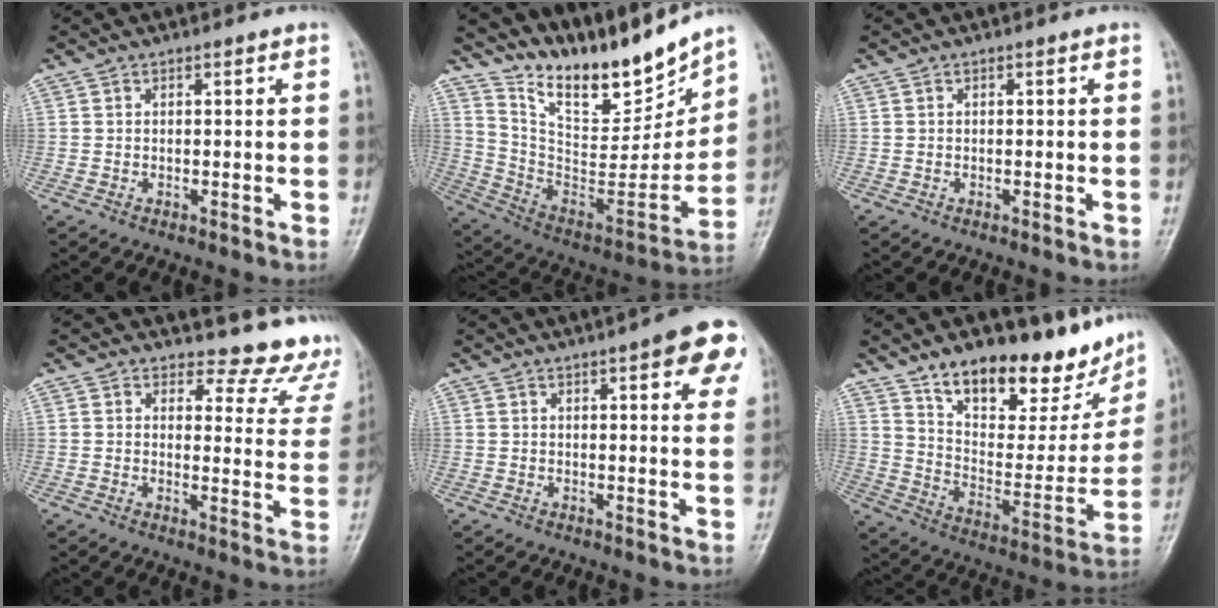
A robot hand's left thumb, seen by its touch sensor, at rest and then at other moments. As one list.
[{"total": 21.0, "force": [17.7, 5.3, 10.1], "torque": [-0.116, -0.112, 0.314]}, {"total": 0.0}, {"total": 11.2, "force": [10.5, 3.7, 0.9], "torque": [0.036, -0.104, 0.096]}, {"total": 10.5, "force": [5.2, 2.9, 8.6], "torque": [-0.072, -0.010, 0.056]}, {"total": 22.5, "force": [16.5, 9.6, 12.0], "torque": [-0.120, -0.084, 0.261]}]